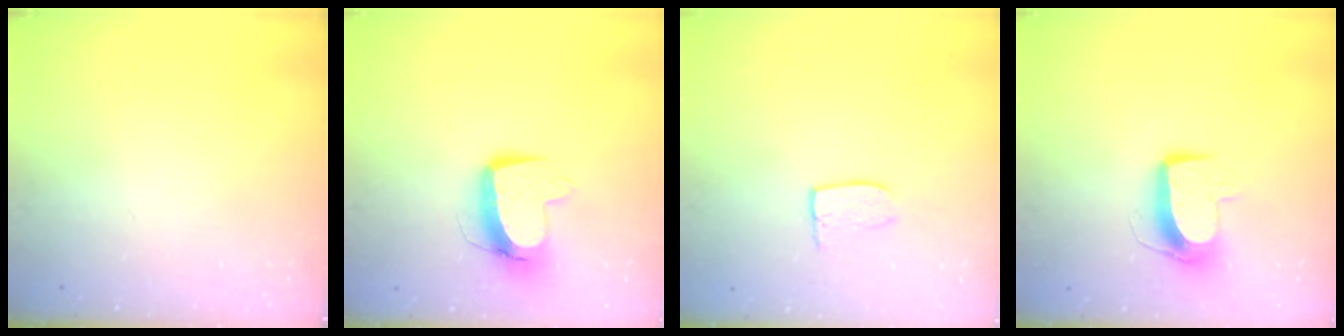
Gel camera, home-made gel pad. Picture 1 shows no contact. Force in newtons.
{"total": 10.9, "press": 10.8, "slide": 1.2}
{"total": 6.0, "press": 6.0, "slide": 0.3}
{"total": 10.0, "press": 10.0, "slide": 0.5}